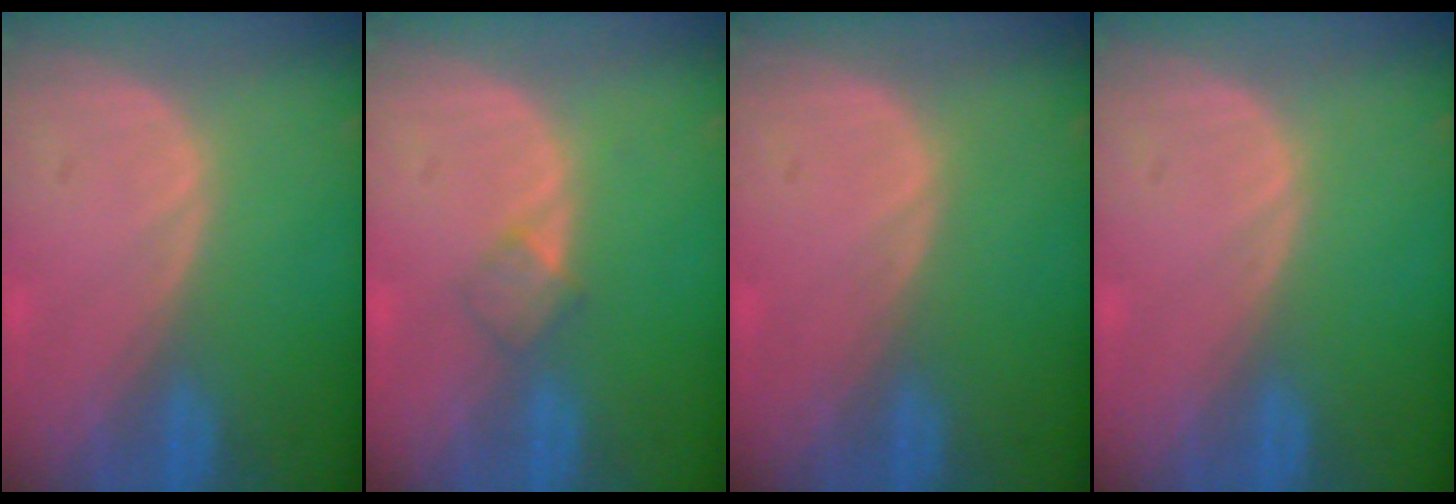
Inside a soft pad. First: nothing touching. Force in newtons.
{"total": 2.0, "press": 2.0, "slide": 0.2}
{"total": 0.0}
{"total": 0.0}